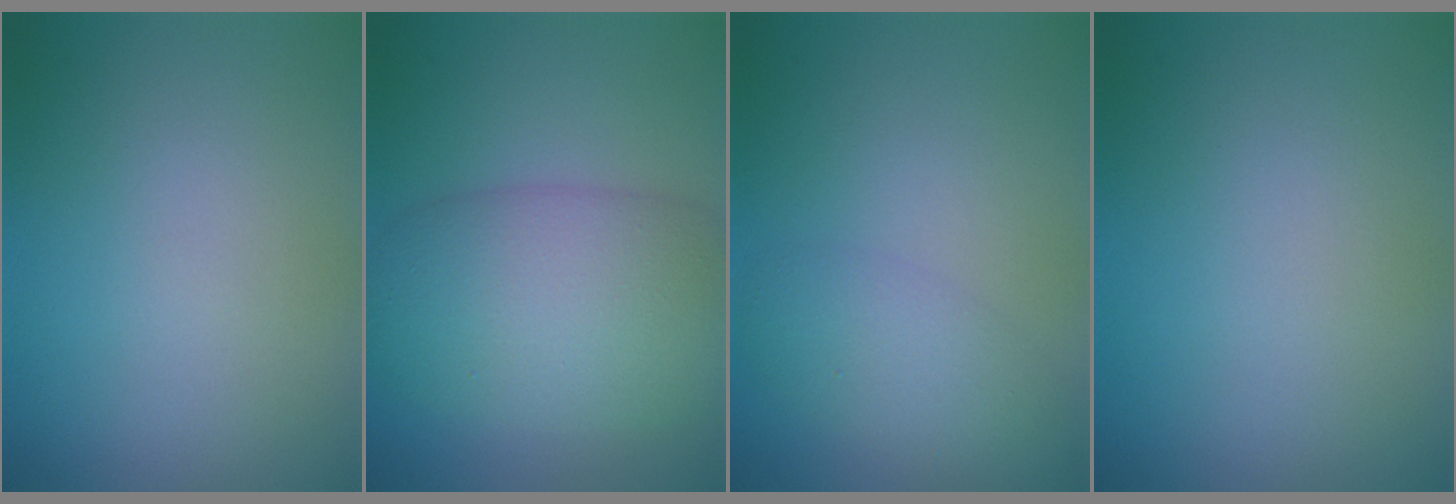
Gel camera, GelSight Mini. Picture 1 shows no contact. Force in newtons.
{"total": 8.7, "press": 8.6, "slide": 0.2}
{"total": 2.8, "press": 2.8, "slide": 0.2}
{"total": 0.0}